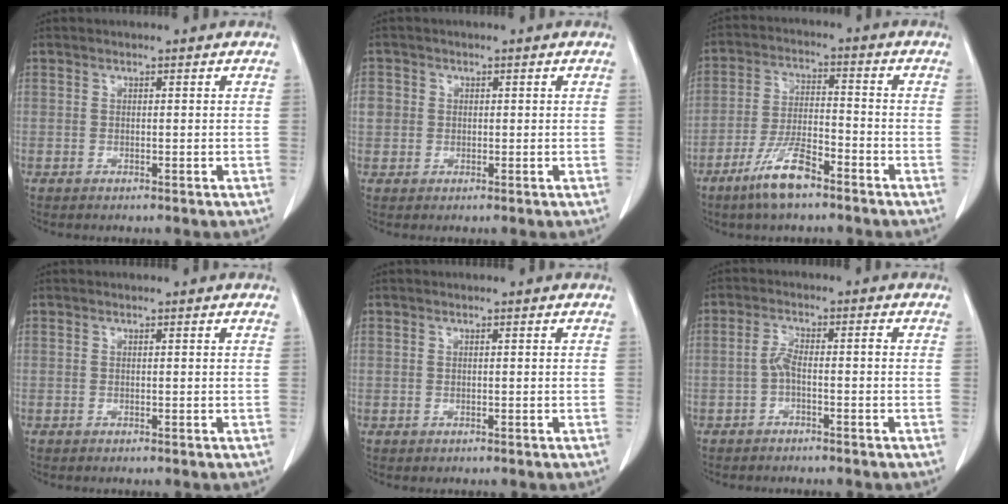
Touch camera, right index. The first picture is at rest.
{"total": 3.7, "force": [0.4, 3.4, 1.2], "torque": [-0.035, 0.016, 0.014]}
{"total": 8.4, "force": [-5.7, 2.0, 5.9], "torque": [-0.116, -0.007, -0.107]}
{"total": 0.0}
{"total": 0.6, "force": [0.0, 0.6, 0.0], "torque": [0.004, 0.004, -0.003]}
{"total": 2.8, "force": [-0.9, 0.7, 2.6], "torque": [-0.053, 0.011, -0.016]}